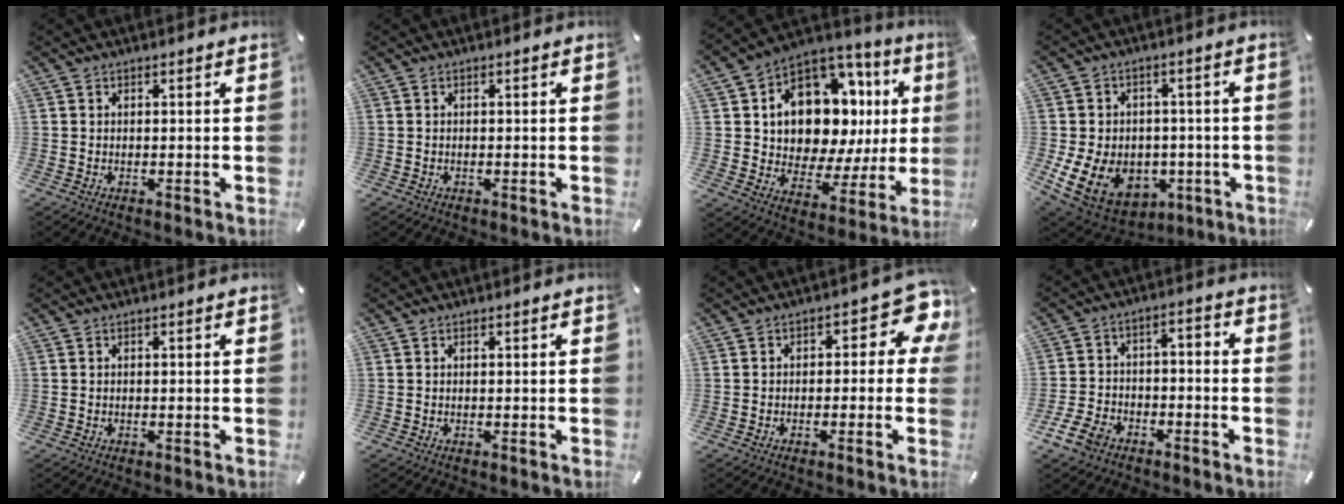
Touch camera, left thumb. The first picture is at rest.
{"total": 0.0}
{"total": 15.9, "force": [6.1, 10.4, 10.3], "torque": [-0.155, -0.061, 0.104]}
{"total": 12.9, "force": [-3.3, 10.5, 6.7], "torque": [-0.141, 0.014, -0.048]}
{"total": 0.0}
{"total": 0.0}
{"total": 8.3, "force": [1.9, 4.7, 6.6], "torque": [-0.084, -0.011, 0.031]}
{"total": 9.4, "force": [-6.3, 5.9, 3.7], "torque": [-0.068, 0.041, -0.117]}